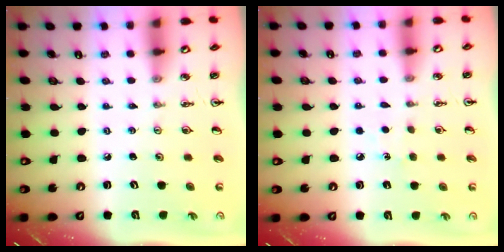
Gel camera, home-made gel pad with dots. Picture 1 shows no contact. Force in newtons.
{"total": 5.6, "press": 5.6, "slide": 0.6}